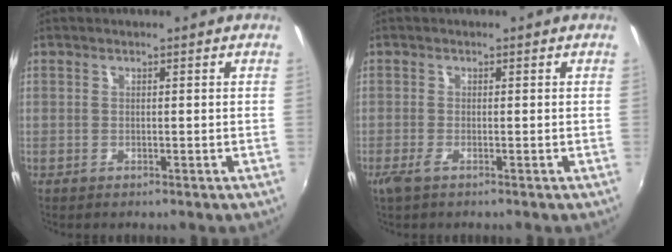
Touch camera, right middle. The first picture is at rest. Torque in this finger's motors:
{"motor_torque": [0.65, -0.47, 0.16, 0.04]}